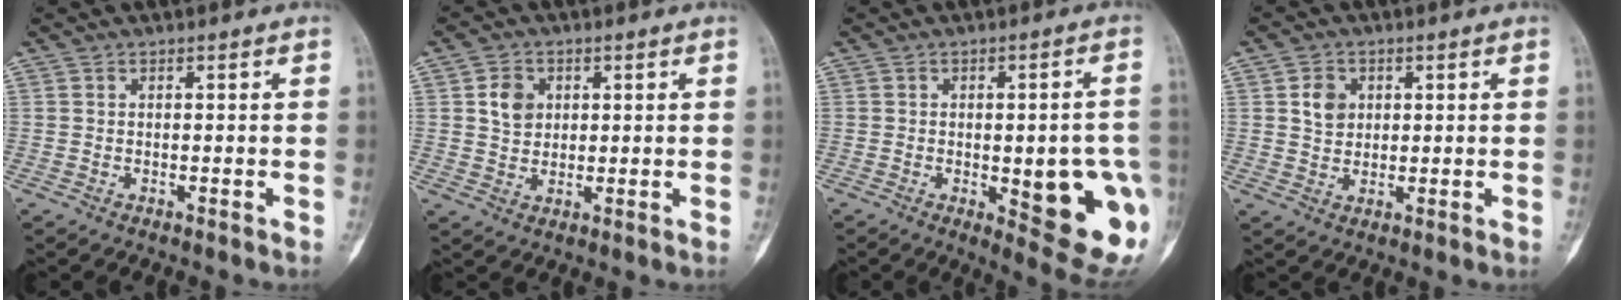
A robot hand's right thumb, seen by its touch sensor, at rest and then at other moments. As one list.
[{"total": 5.3, "force": [1.5, 4.3, 2.7], "torque": [-0.023, -0.006, 0.025]}, {"total": 17.0, "force": [-3.4, 5.7, 15.7], "torque": [-0.148, 0.000, -0.018]}, {"total": 4.7, "force": [1.4, 3.8, 2.3], "torque": [-0.016, -0.005, 0.024]}]